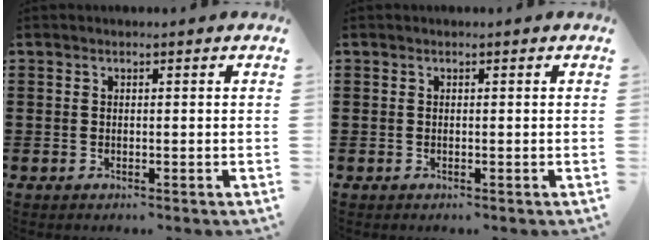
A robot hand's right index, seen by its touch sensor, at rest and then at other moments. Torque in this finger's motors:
{"motor_torque": [-0.01, 0.01, 0.00, 0.00]}